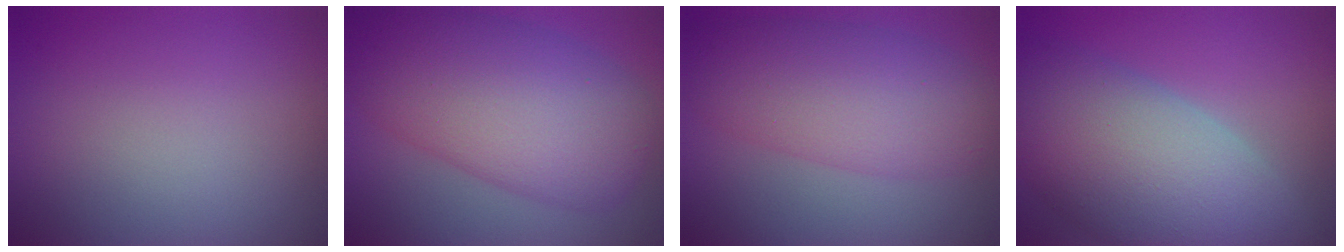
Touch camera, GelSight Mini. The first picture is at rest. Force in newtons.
{"total": 11.2, "press": 11.2, "slide": 0.3}
{"total": 7.4, "press": 7.4, "slide": 0.2}
{"total": 11.8, "press": 11.8, "slide": 1.0}